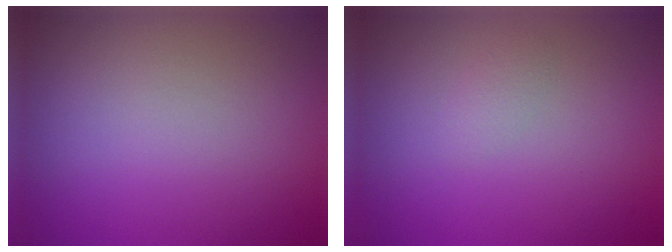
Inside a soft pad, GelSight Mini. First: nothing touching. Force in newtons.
{"total": 0.8, "press": 0.8, "slide": 0.0}